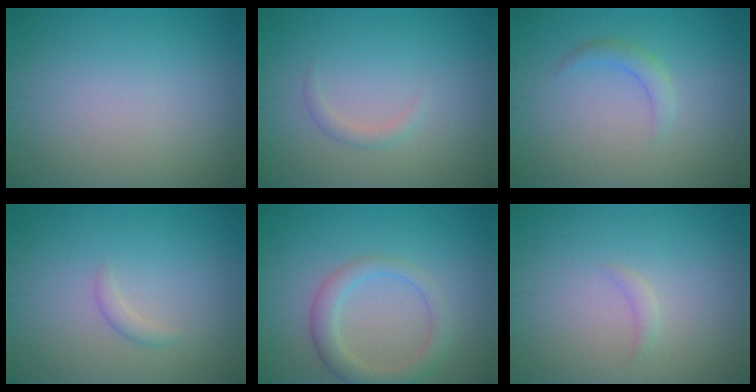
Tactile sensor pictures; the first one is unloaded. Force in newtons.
{"total": 1.0, "press": 1.0, "slide": 0.0}
{"total": 1.5, "press": 1.5, "slide": 0.1}
{"total": 1.0, "press": 1.0, "slide": 0.1}
{"total": 3.1, "press": 3.1, "slide": 0.2}
{"total": 0.8, "press": 0.7, "slide": 0.2}